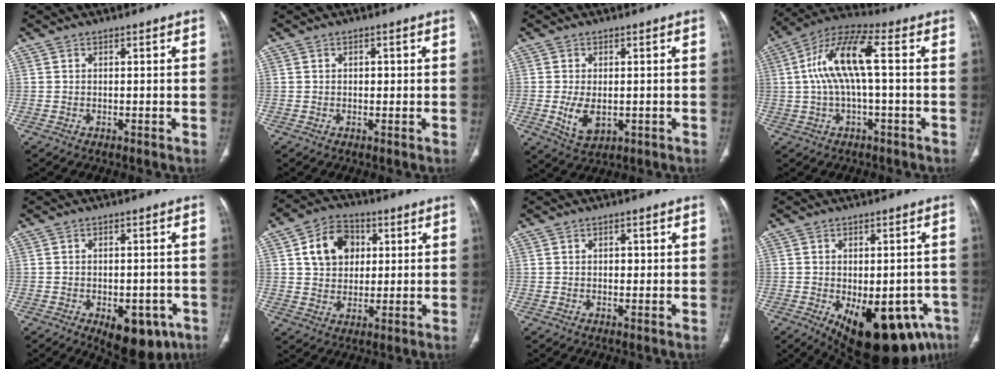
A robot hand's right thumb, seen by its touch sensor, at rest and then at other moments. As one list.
[{"total": 1.3, "force": [0.2, 0.9, 0.9], "torque": [-0.009, 0.002, 0.001]}, {"total": 5.5, "force": [-0.8, 3.3, 4.3], "torque": [-0.077, -0.010, -0.004]}, {"total": 12.3, "force": [0.9, 3.7, 11.7], "torque": [-0.251, 0.039, 0.013]}, {"total": 10.9, "force": [-5.3, 5.8, 7.5], "torque": [-0.071, 0.013, -0.061]}, {"total": 10.6, "force": [2.9, 8.3, 6.0], "torque": [-0.073, 0.001, 0.047]}, {"total": 1.6, "force": [0.2, 1.1, 1.2], "torque": [-0.010, 0.003, 0.002]}, {"total": 20.6, "force": [-8.9, 10.1, 15.6], "torque": [-0.157, 0.002, -0.102]}]